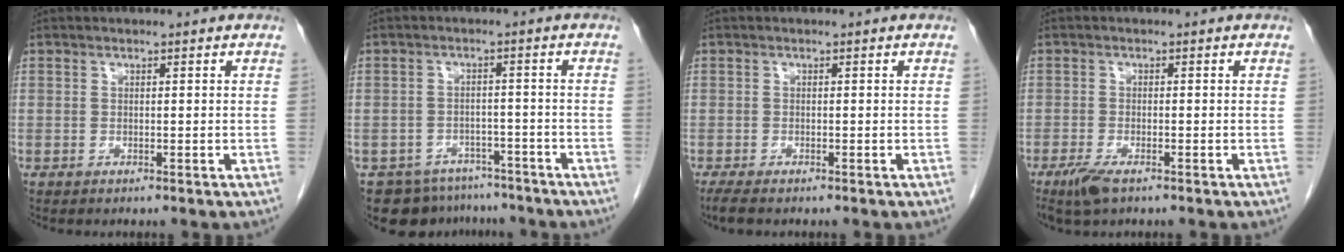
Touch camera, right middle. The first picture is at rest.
{"total": 8.9, "force": [-7.5, 4.8, 1.1], "torque": [-0.008, 0.009, -0.094]}
{"total": 2.3, "force": [-1.8, 0.5, 1.3], "torque": [-0.030, -0.009, -0.027]}
{"total": 3.6, "force": [-2.4, 0.9, 2.5], "torque": [-0.056, -0.007, -0.043]}